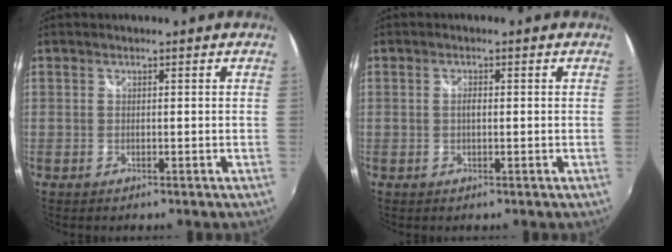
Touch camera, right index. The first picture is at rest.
{"total": 1.2, "force": [0.0, 0.5, 1.1], "torque": [-0.020, 0.002, -0.003]}